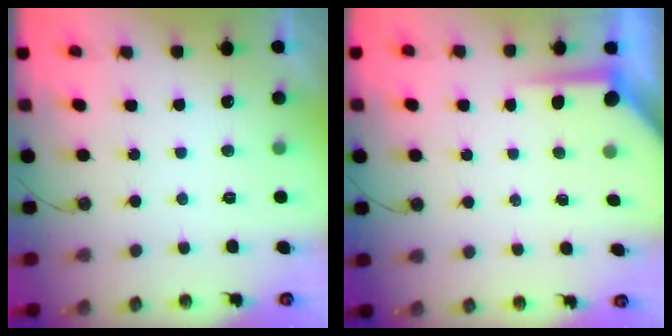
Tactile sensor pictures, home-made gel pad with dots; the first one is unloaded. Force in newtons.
{"total": 5.1, "press": 5.1, "slide": 0.5}